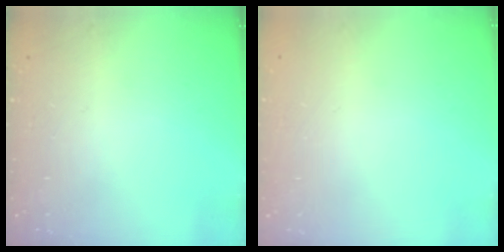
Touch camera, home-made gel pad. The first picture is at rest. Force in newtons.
{"total": 0.0}